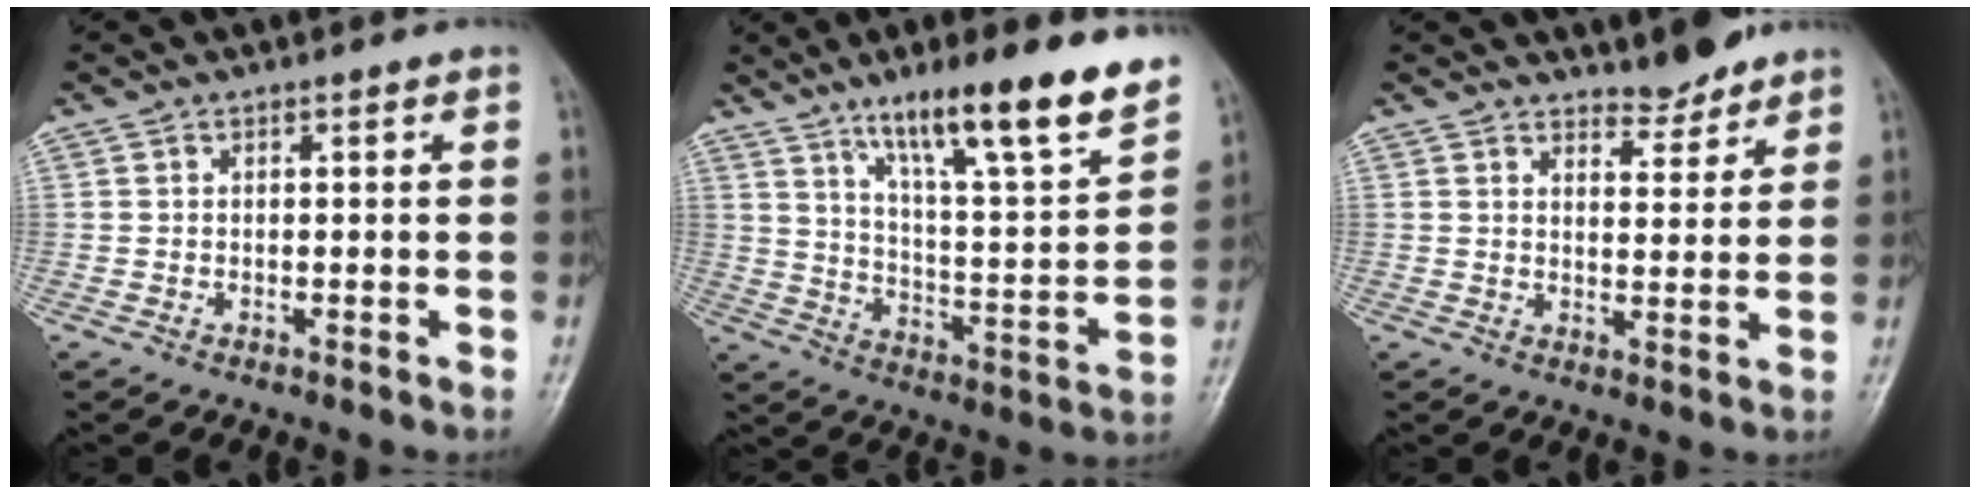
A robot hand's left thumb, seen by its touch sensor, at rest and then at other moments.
{"total": 20.1, "force": [13.5, 3.1, 14.6], "torque": [-0.199, -0.062, 0.218]}
{"total": 4.4, "force": [4.1, 1.3, 1.1], "torque": [0.000, -0.037, 0.067]}